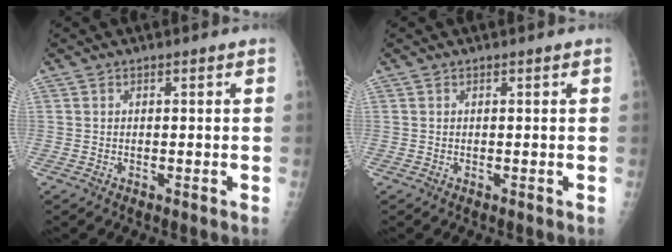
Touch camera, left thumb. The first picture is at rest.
{"total": 0.0}